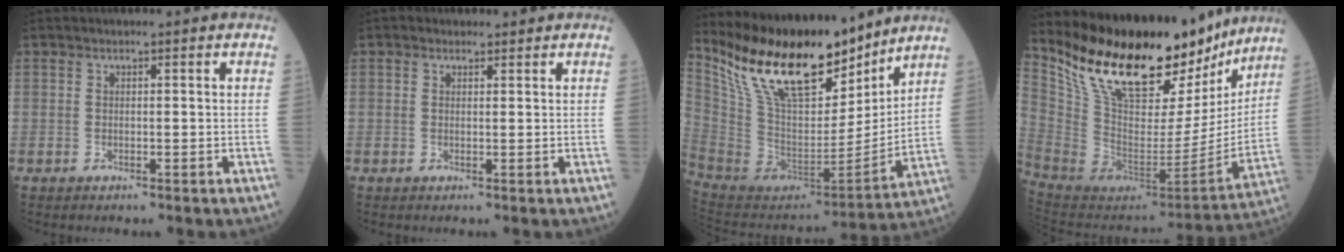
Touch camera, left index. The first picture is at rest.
{"total": 1.0, "force": [0.8, 0.6, 0.2], "torque": [-0.007, 0.005, 0.010]}
{"total": 21.5, "force": [16.8, 6.9, 11.6], "torque": [-0.217, -0.004, 0.308]}
{"total": 26.1, "force": [21.1, 8.6, 12.6], "torque": [-0.211, -0.023, 0.341]}